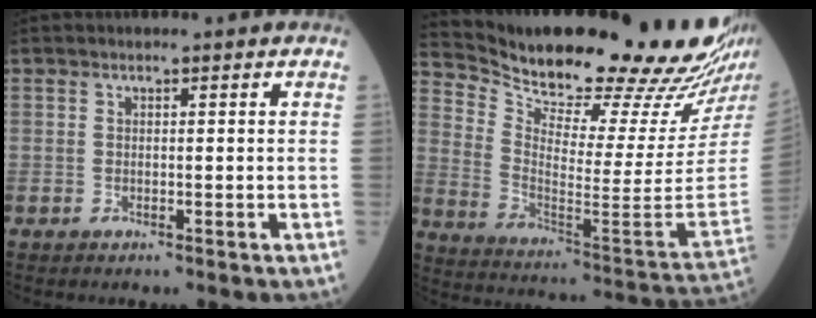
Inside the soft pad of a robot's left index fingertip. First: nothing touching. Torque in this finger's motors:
{"motor_torque": [0.97, -1.17, 0.42, 0.04]}